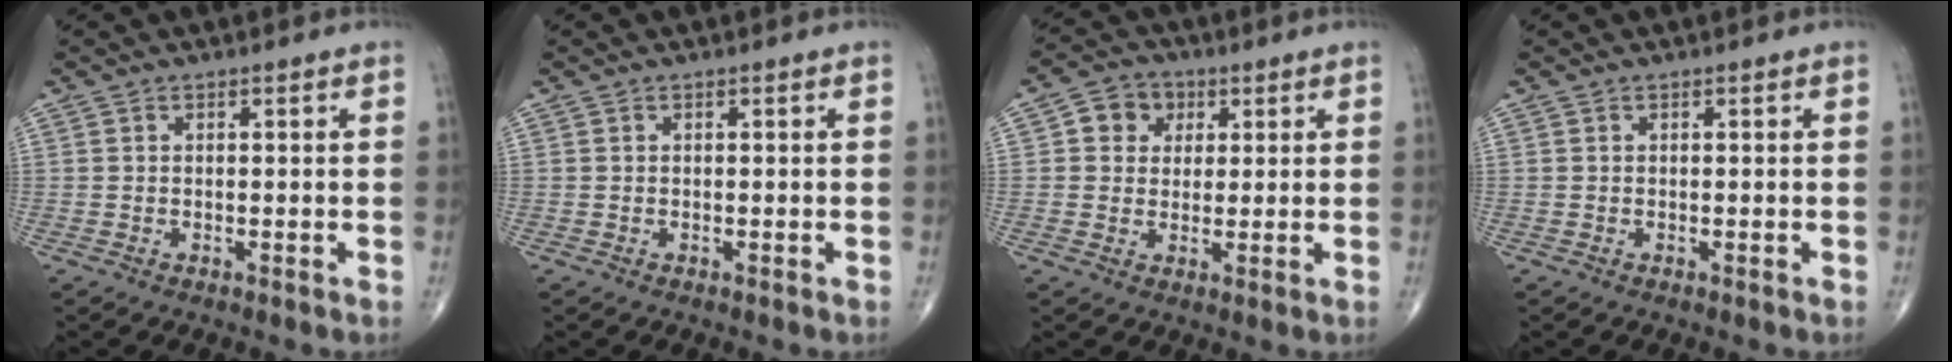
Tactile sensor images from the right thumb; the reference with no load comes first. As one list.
[{"total": 0.0}, {"total": 6.0, "force": [1.8, 5.2, 2.4], "torque": [-0.006, 0.003, 0.024]}, {"total": 0.0}]